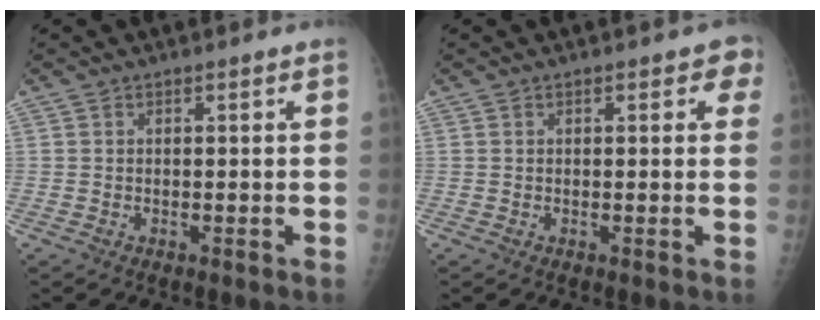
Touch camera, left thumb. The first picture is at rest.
{"total": 3.2, "force": [1.3, 1.6, 2.4], "torque": [-0.006, 0.001, 0.008]}